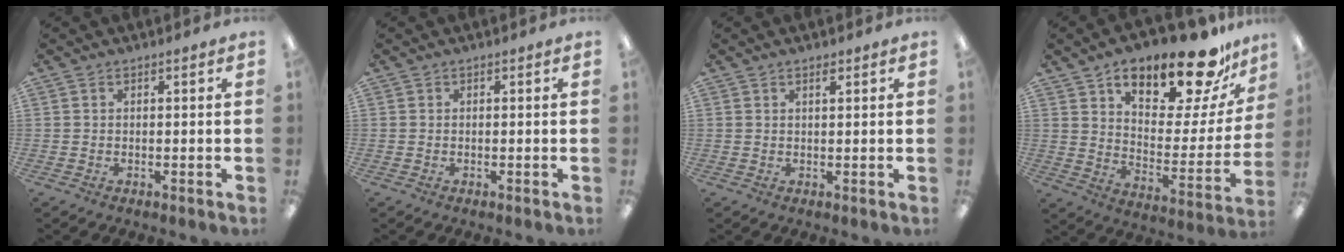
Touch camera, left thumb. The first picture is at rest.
{"total": 0.0}
{"total": 1.3, "force": [1.0, 0.3, 0.7], "torque": [-0.008, -0.004, 0.017]}
{"total": 22.3, "force": [15.9, 7.8, 13.6], "torque": [-0.194, -0.101, 0.259]}